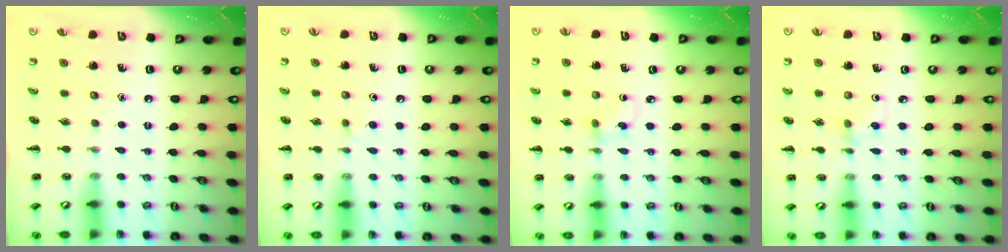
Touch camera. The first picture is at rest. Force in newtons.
{"total": 2.4, "press": 2.3, "slide": 0.9}
{"total": 2.8, "press": 2.5, "slide": 1.2}
{"total": 3.0, "press": 2.8, "slide": 1.1}